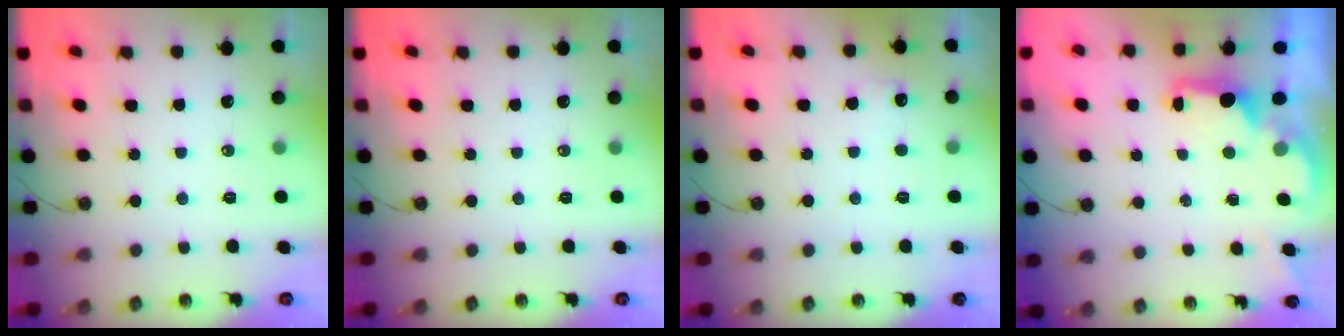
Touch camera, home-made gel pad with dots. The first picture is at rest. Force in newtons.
{"total": 0.0}
{"total": 4.3, "press": 4.1, "slide": 1.3}
{"total": 1.7, "press": 1.5, "slide": 0.7}